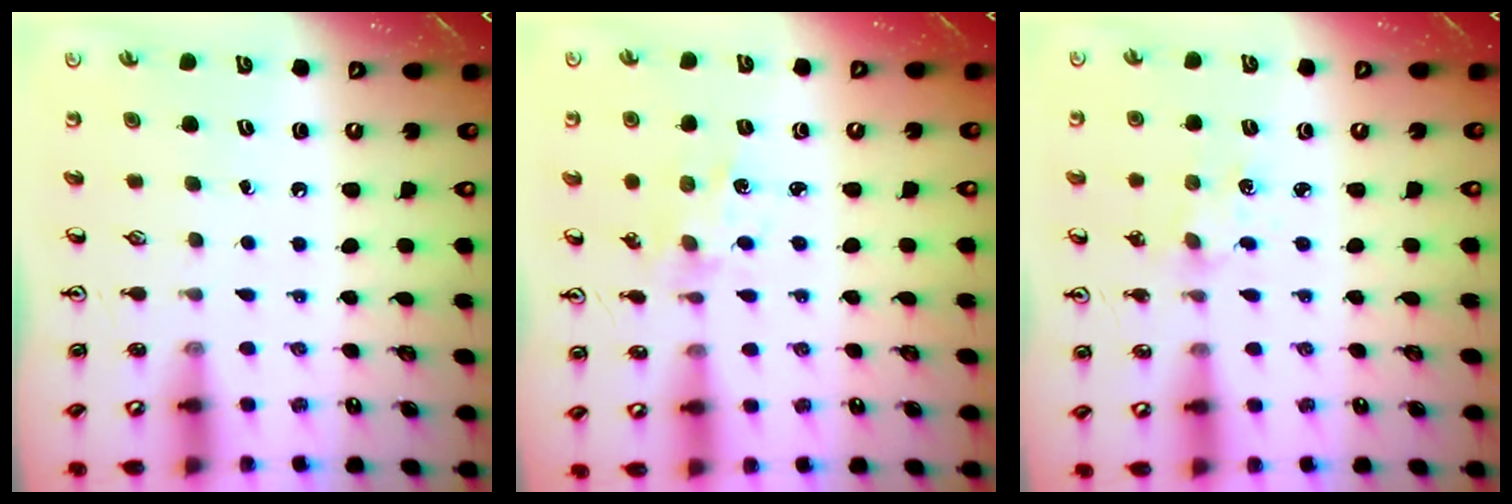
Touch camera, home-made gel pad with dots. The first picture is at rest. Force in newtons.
{"total": 1.5, "press": 1.5, "slide": 0.1}
{"total": 3.4, "press": 3.4, "slide": 0.5}